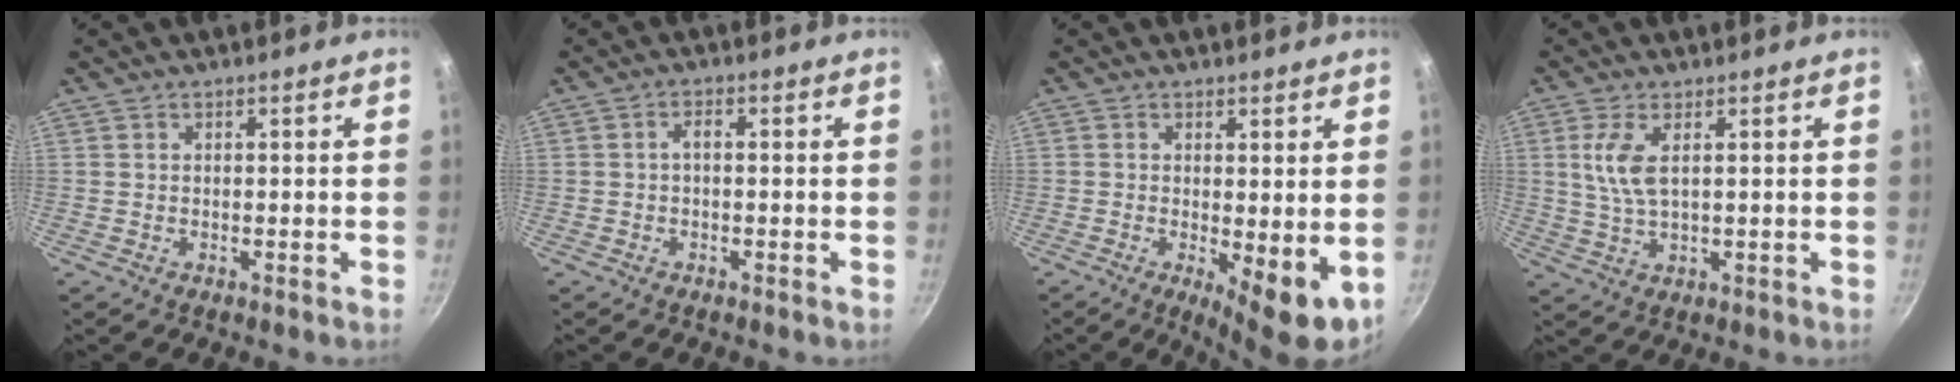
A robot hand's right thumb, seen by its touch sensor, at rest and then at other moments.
{"total": 1.6, "force": [-0.3, 0.8, 1.3], "torque": [-0.026, 0.013, -0.006]}
{"total": 7.5, "force": [-0.6, 2.5, 7.0], "torque": [-0.090, -0.013, 0.000]}
{"total": 6.0, "force": [1.6, 2.4, 5.3], "torque": [-0.113, -0.003, 0.035]}